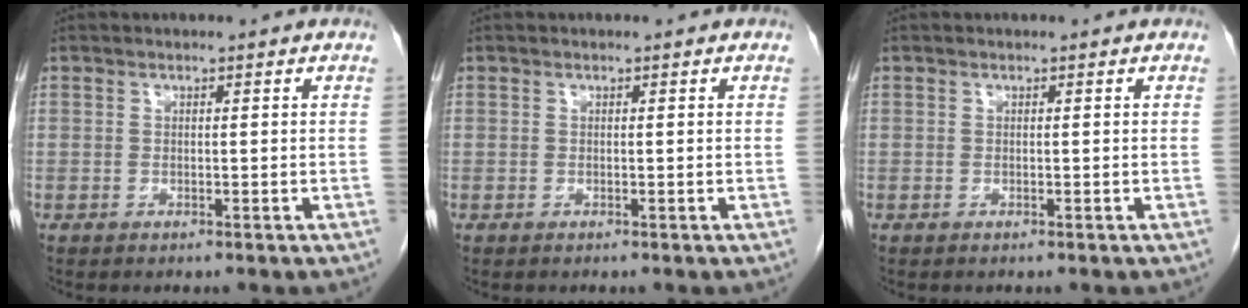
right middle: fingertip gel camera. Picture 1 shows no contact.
{"total": 0.0}
{"total": 0.0}